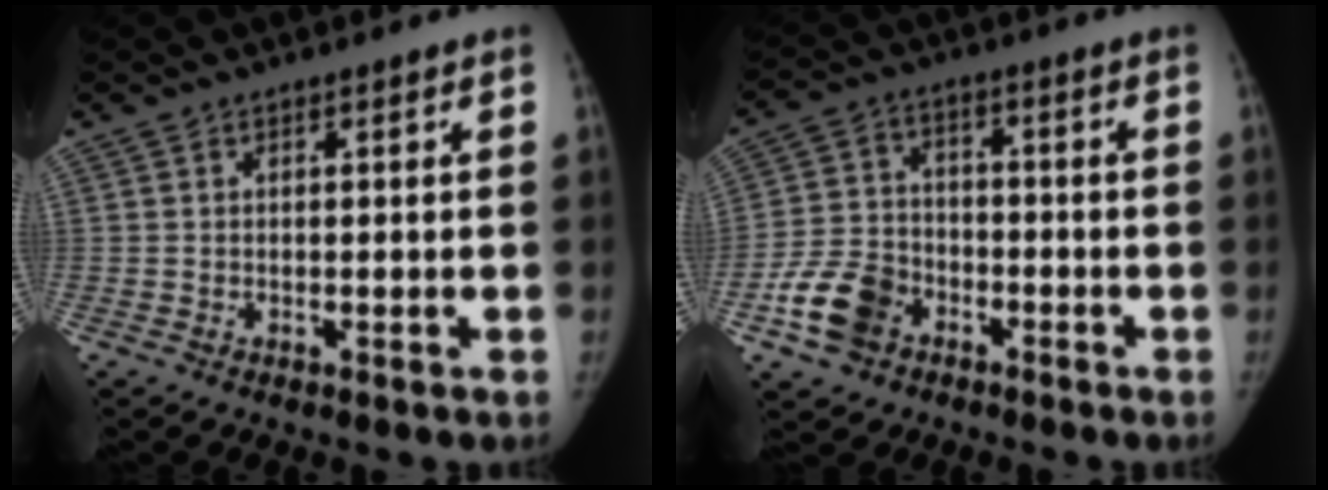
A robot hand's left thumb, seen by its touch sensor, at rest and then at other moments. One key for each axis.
{"total": 10.0, "fx": -5.1, "fy": 7.3, "fz": 4.4, "tx": -0.073, "ty": 0.026, "tz": -0.097}